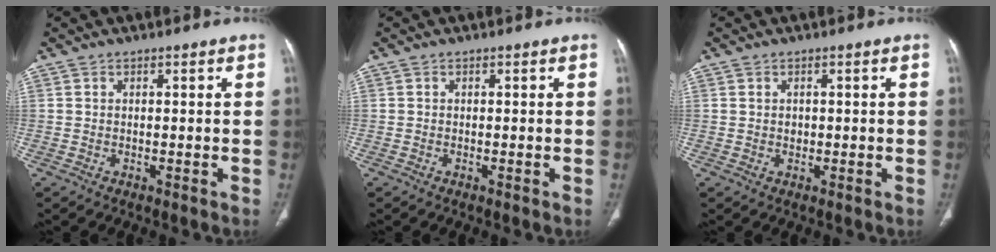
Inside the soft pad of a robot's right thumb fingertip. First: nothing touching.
{"total": 0.0}
{"total": 1.0, "force": [0.1, 0.8, 0.5], "torque": [-0.008, 0.001, 0.003]}